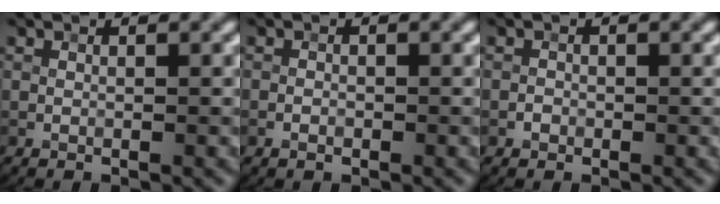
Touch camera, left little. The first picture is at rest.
{"total": 0.9, "force": [-0.5, 0.6, 0.5], "torque": [-0.006, 0.001, -0.009]}
{"total": 0.6, "force": [-0.4, 0.5, 0.2], "torque": [0.000, 0.001, -0.008]}